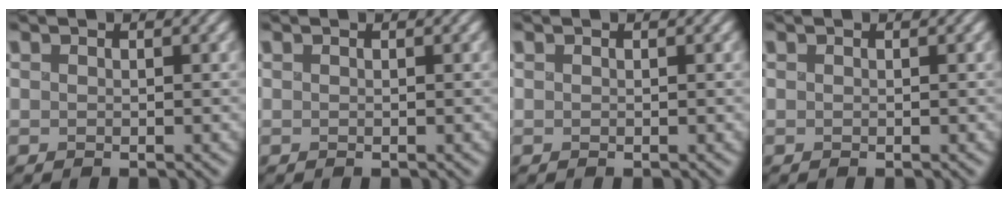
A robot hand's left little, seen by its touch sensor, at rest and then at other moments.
{"total": 0.0}
{"total": 0.0}
{"total": 0.0}